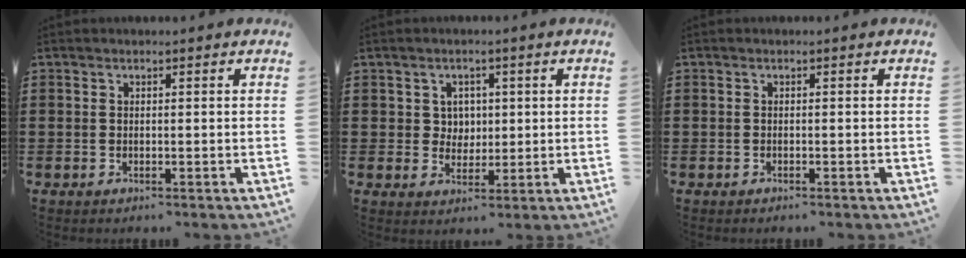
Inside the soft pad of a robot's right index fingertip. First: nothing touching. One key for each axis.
{"total": 3.4, "fx": 0.9, "fy": 3.1, "fz": 0.9, "tx": -0.032, "ty": 0.013, "tz": 0.015}
{"total": 0.0}